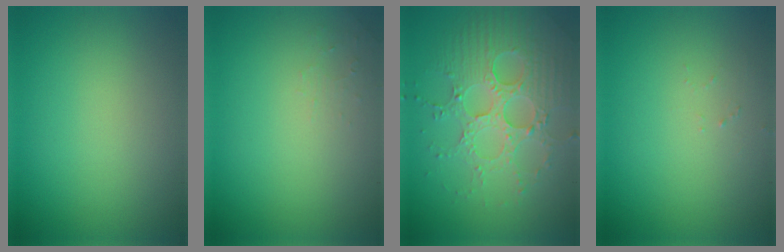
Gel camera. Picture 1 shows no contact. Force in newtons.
{"total": 0.9, "press": 0.9, "slide": 0.2}
{"total": 5.2, "press": 4.6, "slide": 2.3}
{"total": 0.7, "press": 0.7, "slide": 0.1}